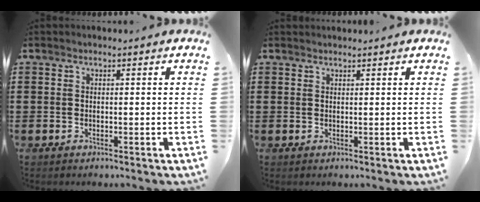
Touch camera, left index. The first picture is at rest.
{"total": 0.8, "force": [0.8, 0.0, 0.1], "torque": [-0.005, -0.002, 0.017]}